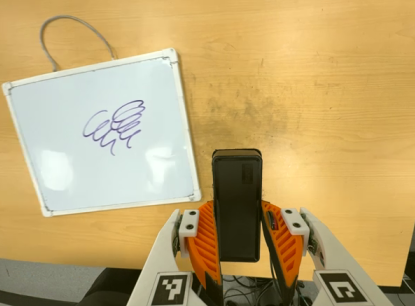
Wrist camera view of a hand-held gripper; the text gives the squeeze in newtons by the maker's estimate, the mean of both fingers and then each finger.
{"total": 4.5, "left": 3.1, "right": 6.0}